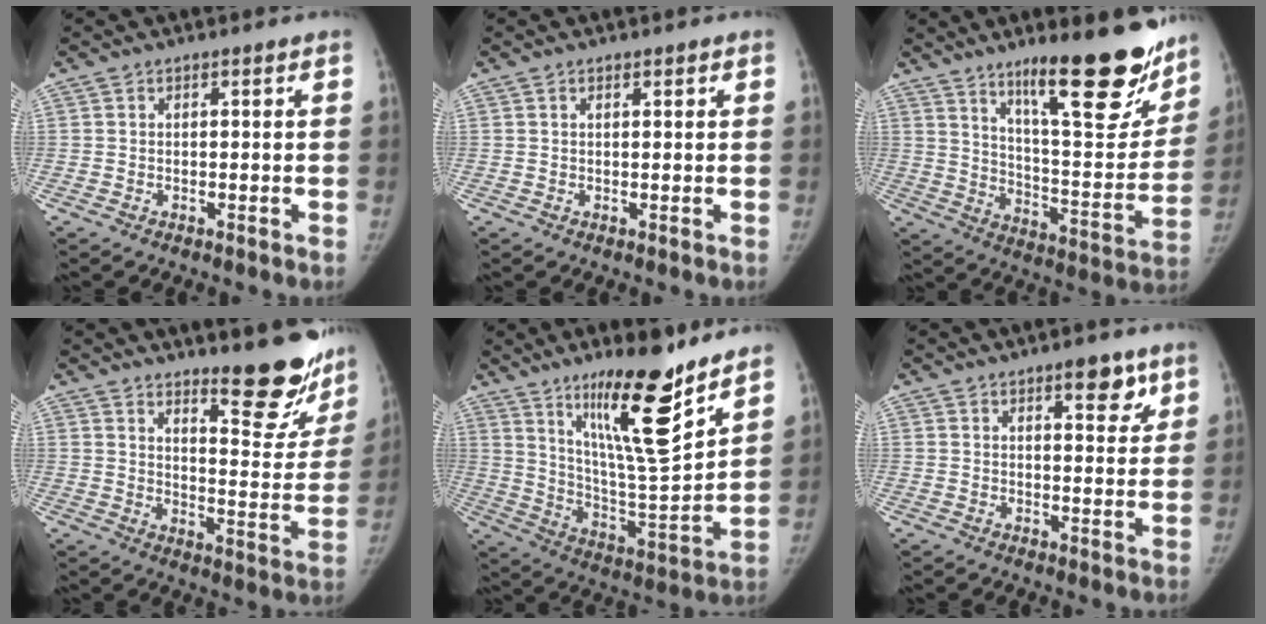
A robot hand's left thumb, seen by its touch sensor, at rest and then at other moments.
{"total": 0.9, "force": [0.5, 0.4, 0.6], "torque": [-0.007, -0.001, 0.006]}
{"total": 23.6, "force": [15.6, 6.0, 16.7], "torque": [-0.194, -0.096, 0.241]}
{"total": 15.4, "force": [12.2, 4.1, 8.4], "torque": [-0.064, -0.115, 0.164]}
{"total": 20.1, "force": [13.1, 3.6, 14.8], "torque": [-0.214, -0.089, 0.225]}
{"total": 6.2, "force": [3.7, 2.5, 4.3], "torque": [-0.034, -0.020, 0.047]}